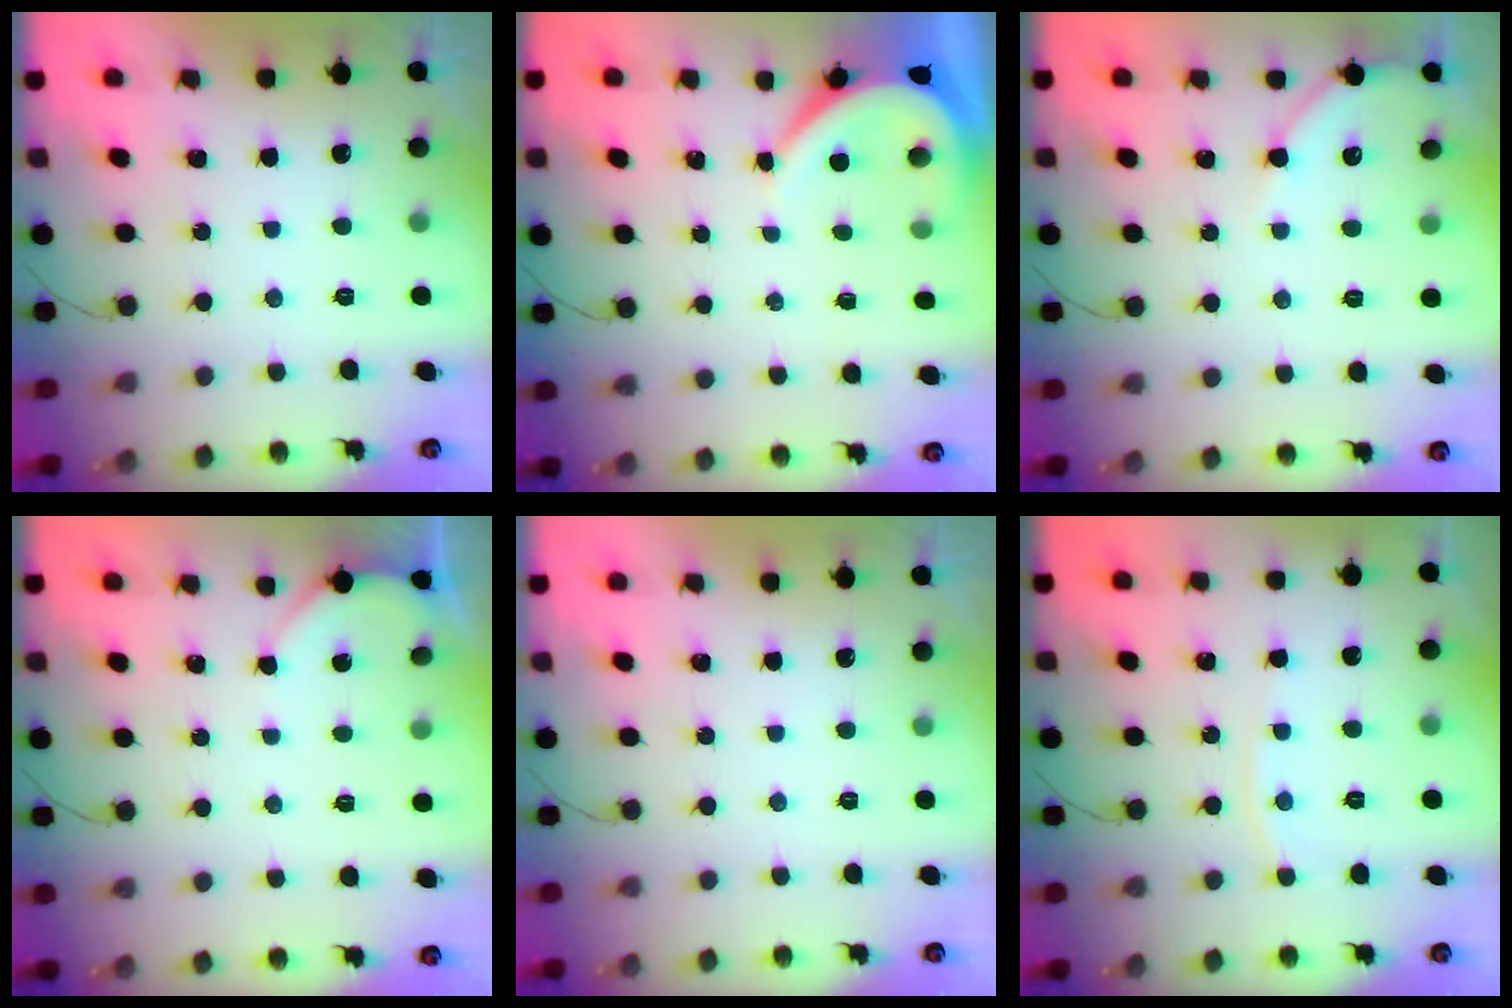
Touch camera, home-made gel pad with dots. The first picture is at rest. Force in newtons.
{"total": 5.1, "press": 5.0, "slide": 0.6}
{"total": 4.8, "press": 4.8, "slide": 0.6}
{"total": 2.1, "press": 2.1, "slide": 0.2}
{"total": 0.0}
{"total": 3.9, "press": 3.9, "slide": 0.6}